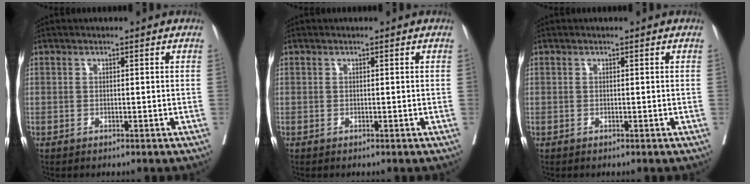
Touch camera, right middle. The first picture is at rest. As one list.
[{"total": 0.0}, {"total": 0.0}]